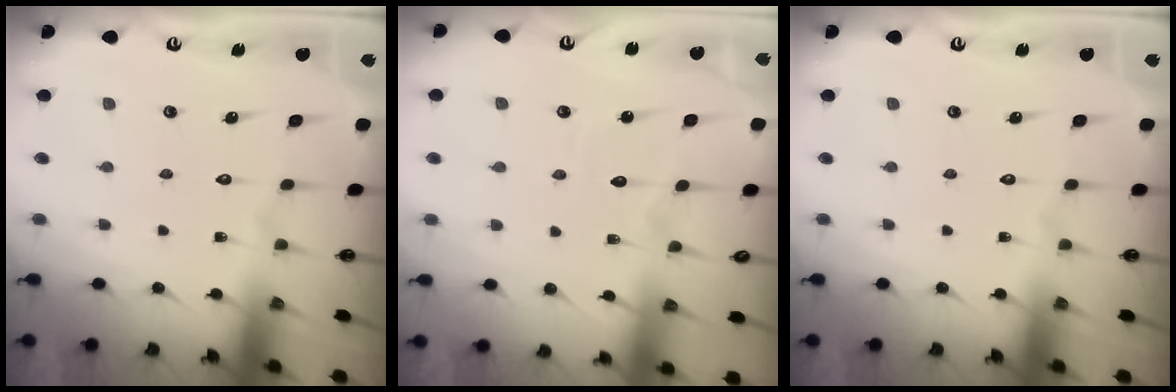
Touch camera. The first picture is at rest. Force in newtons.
{"total": 5.2, "press": 5.2, "slide": 0.2}
{"total": 0.0}